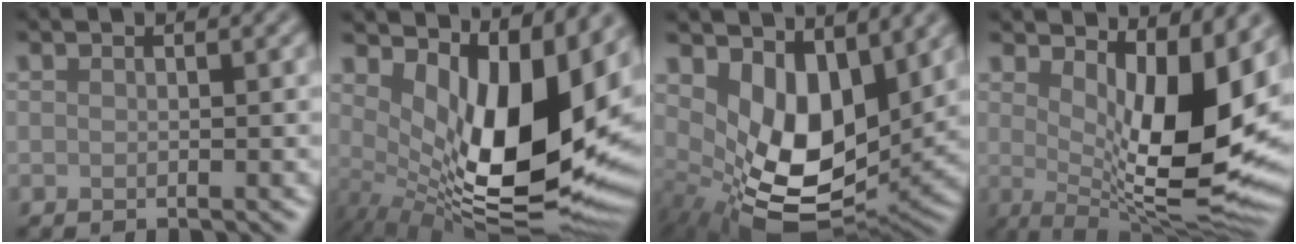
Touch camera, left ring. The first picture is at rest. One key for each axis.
{"total": 14.4, "fx": 1.9, "fy": 6.8, "fz": 12.5, "tx": -0.180, "ty": -0.031, "tz": 0.043}
{"total": 9.6, "fx": 2.2, "fy": 5.4, "fz": 7.7, "tx": -0.140, "ty": -0.028, "tz": 0.048}
{"total": 11.9, "fx": 2.8, "fy": 4.1, "fz": 10.8, "tx": -0.155, "ty": -0.021, "tz": 0.052}